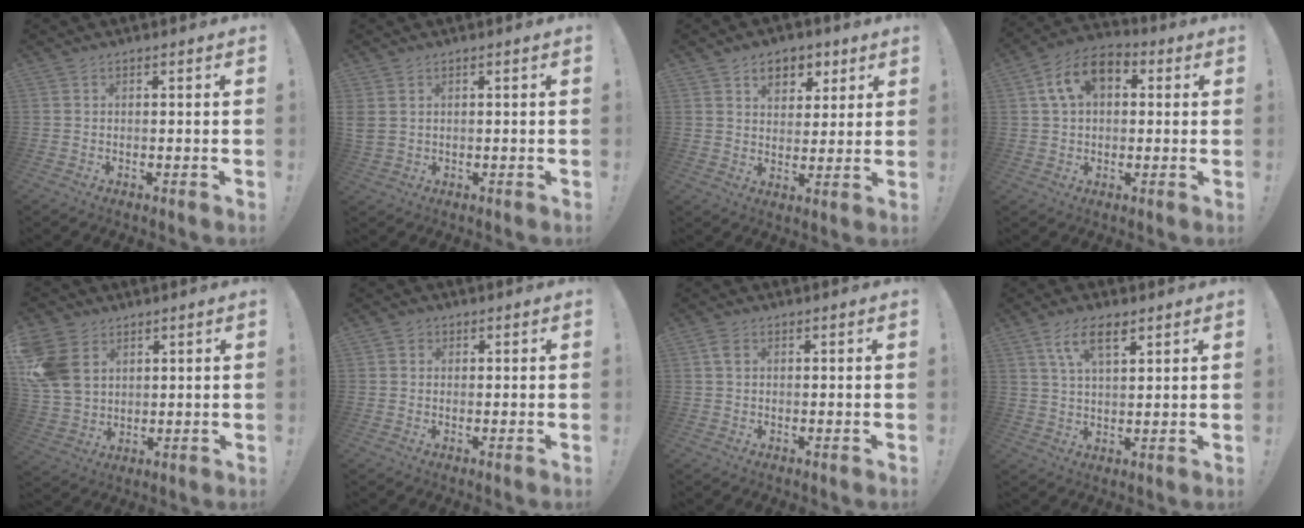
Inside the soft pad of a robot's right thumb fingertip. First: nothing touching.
{"total": 2.9, "force": [1.2, 1.9, 1.8], "torque": [-0.035, 0.005, 0.025]}
{"total": 8.1, "force": [4.3, 6.0, 3.3], "torque": [-0.036, -0.025, 0.080]}
{"total": 11.9, "force": [3.8, 8.0, 7.9], "torque": [-0.133, 0.011, 0.074]}
{"total": 12.5, "force": [4.4, 9.7, 6.4], "torque": [-0.136, -0.012, 0.091]}
{"total": 1.5, "force": [0.4, 1.4, 0.3], "torque": [0.000, 0.000, 0.006]}
{"total": 2.4, "force": [0.8, 1.4, 1.8], "torque": [-0.030, 0.001, 0.014]}
{"total": 8.2, "force": [4.4, 3.4, 6.1], "torque": [-0.105, -0.007, 0.080]}